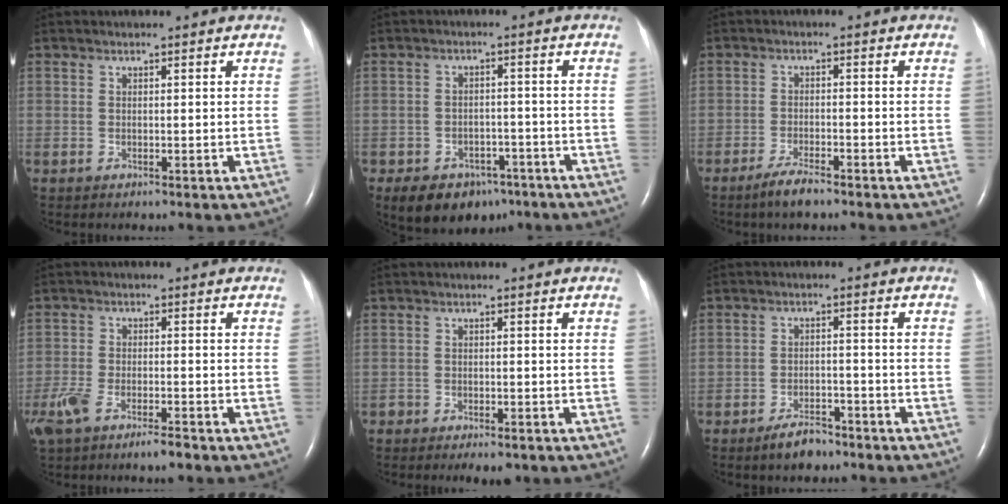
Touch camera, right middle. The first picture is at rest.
{"total": 9.9, "force": [-6.6, 6.3, 3.7], "torque": [-0.061, 0.009, -0.092]}
{"total": 3.7, "force": [-2.9, 0.4, 2.3], "torque": [-0.055, -0.006, -0.055]}
{"total": 7.0, "force": [-5.0, 1.7, 4.6], "torque": [-0.093, -0.006, -0.086]}
{"total": 3.6, "force": [-2.8, 1.4, 1.8], "torque": [-0.023, -0.004, -0.038]}
{"total": 4.3, "force": [-3.5, 1.5, 2.0], "torque": [-0.043, 0.000, -0.055]}